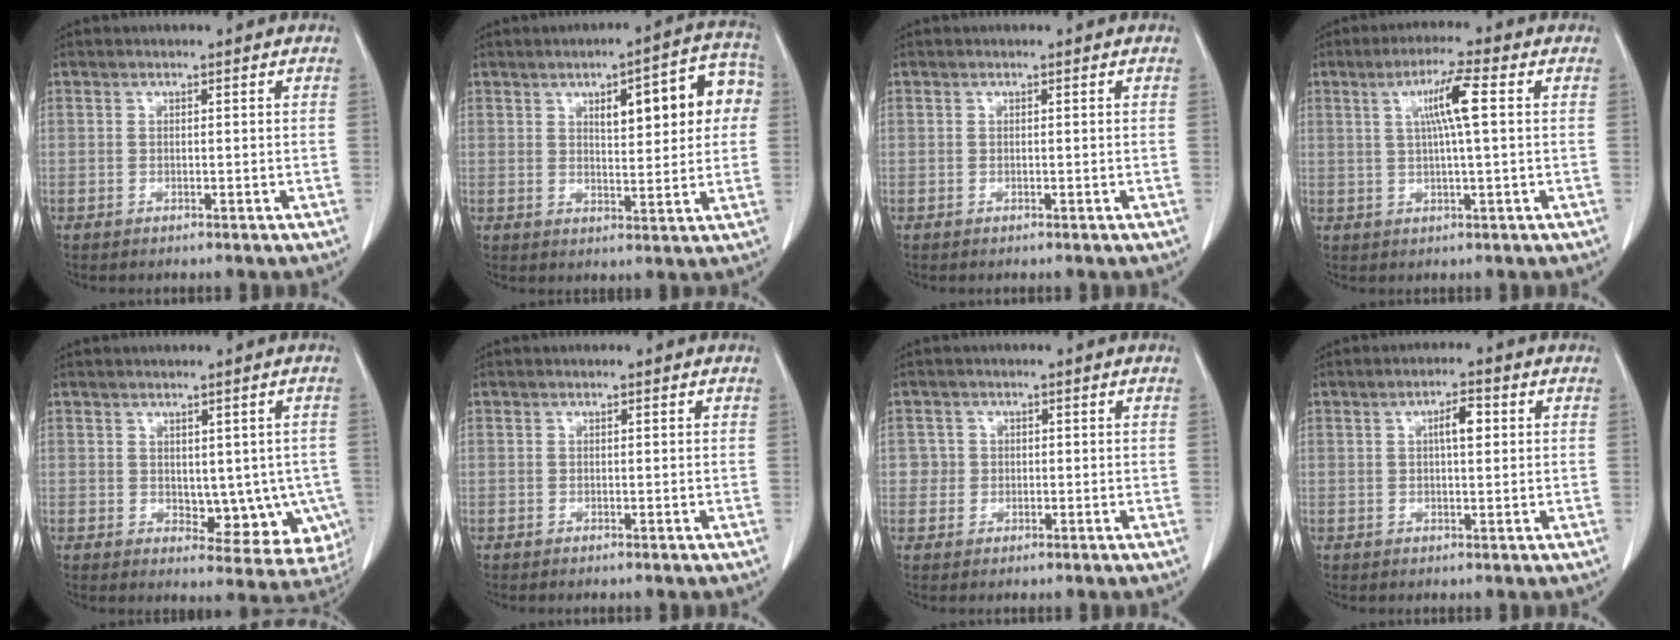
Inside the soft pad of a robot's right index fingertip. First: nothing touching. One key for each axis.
{"total": 11.8, "fx": 3.1, "fy": 3.6, "fz": 10.8, "tx": -0.133, "ty": 0.031, "tz": 0.040}
{"total": 0.0}
{"total": 6.3, "fx": 1.4, "fy": -0.3, "fz": 6.1, "tx": -0.111, "ty": 0.006, "tz": 0.026}
{"total": 8.8, "fx": -1.1, "fy": 5.2, "fz": 7.1, "tx": -0.062, "ty": 0.001, "tz": 0.000}
{"total": 0.0}
{"total": 2.0, "fx": 0.2, "fy": 2.0, "fz": -0.2, "tx": 0.017, "ty": 0.009, "tz": 0.000}
{"total": 3.4, "fx": 0.8, "fy": 1.0, "fz": 3.2, "tx": -0.055, "ty": 0.007, "tz": 0.012}